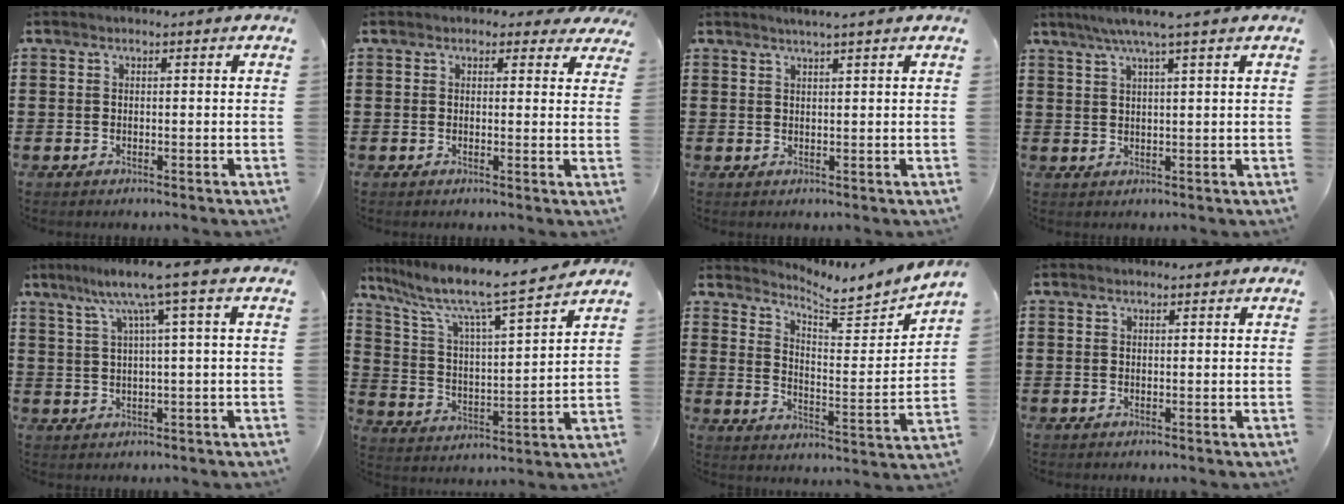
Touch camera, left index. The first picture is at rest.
{"total": 1.9, "force": [1.5, 1.0, 0.8], "torque": [-0.005, 0.002, 0.023]}
{"total": 1.8, "force": [1.5, -0.4, 0.8], "torque": [-0.016, 0.001, 0.028]}
{"total": 3.8, "force": [2.7, -0.6, 2.6], "torque": [-0.056, -0.002, 0.045]}
{"total": 7.4, "force": [3.0, -0.4, 6.7], "torque": [-0.136, 0.002, 0.046]}
{"total": 8.4, "force": [7.2, 0.3, 4.4], "torque": [-0.118, -0.053, 0.113]}
{"total": 4.6, "force": [4.4, 0.0, 1.3], "torque": [-0.035, -0.044, 0.066]}
{"total": 0.5, "force": [0.5, 0.1, 0.2], "torque": [-0.005, 0.000, 0.010]}